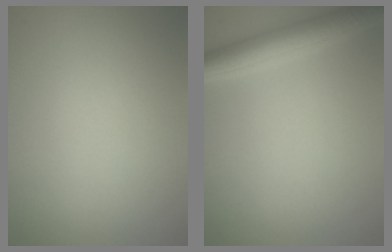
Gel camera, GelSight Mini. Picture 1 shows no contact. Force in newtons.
{"total": 3.9, "press": 3.9, "slide": 0.1}